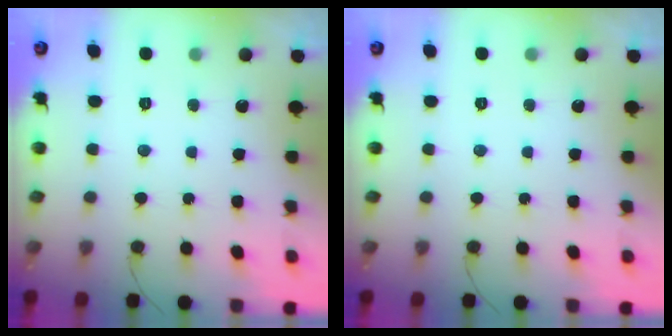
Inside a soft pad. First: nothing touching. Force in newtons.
{"total": 0.0}